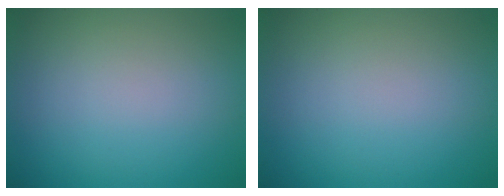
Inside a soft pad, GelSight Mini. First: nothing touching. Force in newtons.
{"total": 0.0}